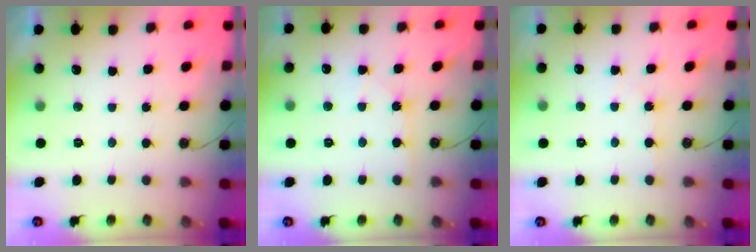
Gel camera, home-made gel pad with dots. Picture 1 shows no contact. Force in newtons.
{"total": 3.5, "press": 3.5, "slide": 0.6}
{"total": 2.5, "press": 2.5, "slide": 0.4}